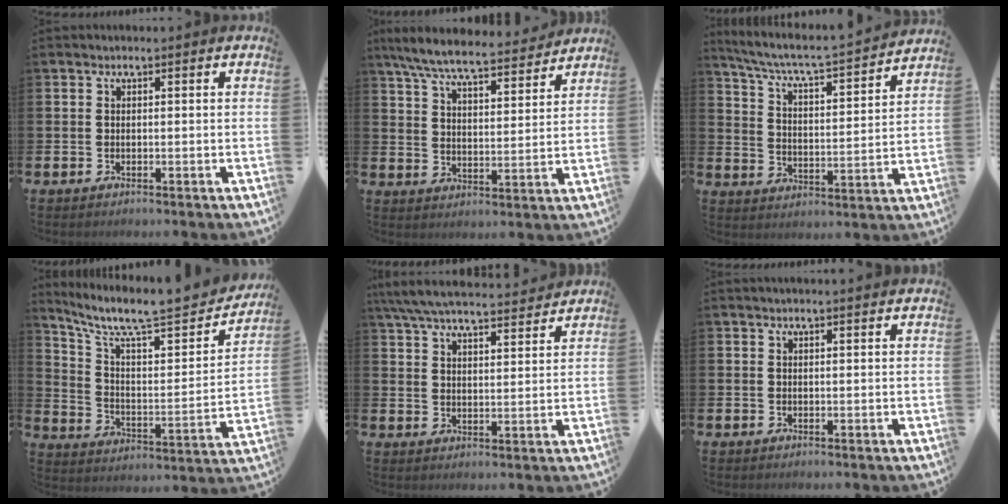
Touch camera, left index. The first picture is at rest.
{"total": 7.9, "force": [7.3, 1.0, 2.7], "torque": [-0.087, -0.043, 0.128]}
{"total": 6.1, "force": [5.5, 0.5, 2.4], "torque": [-0.076, -0.046, 0.088]}
{"total": 9.0, "force": [7.4, 2.1, 4.6], "torque": [-0.102, -0.063, 0.116]}
{"total": 6.9, "force": [6.5, 1.0, 2.0], "torque": [-0.058, -0.040, 0.116]}
{"total": 1.0, "force": [0.9, -0.1, 0.3], "torque": [-0.004, -0.001, 0.017]}